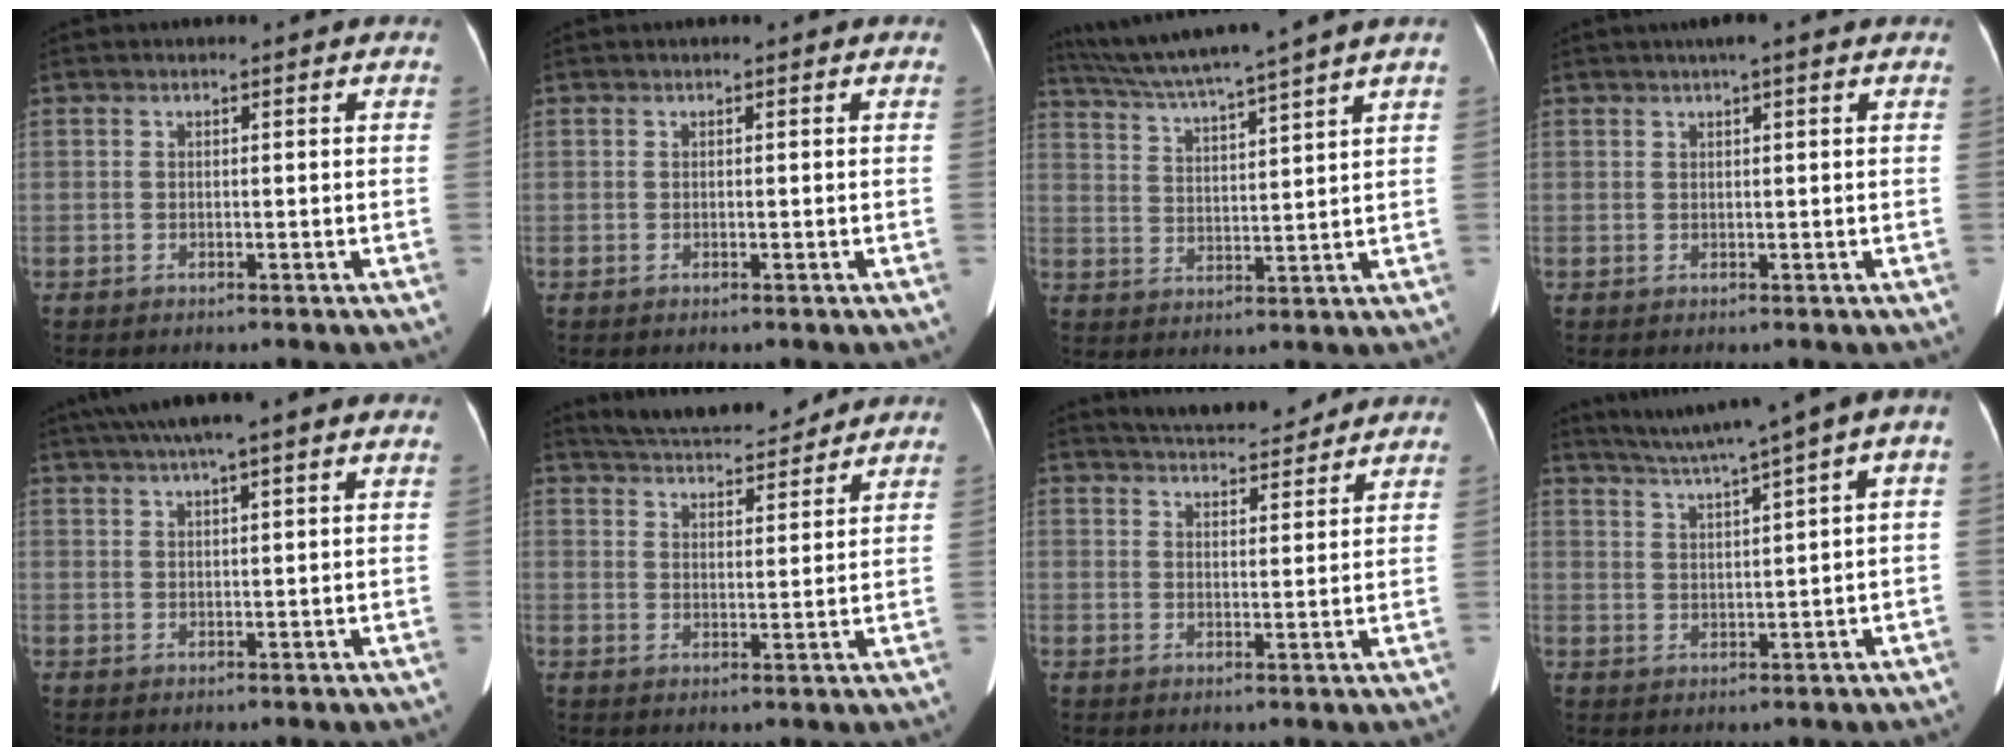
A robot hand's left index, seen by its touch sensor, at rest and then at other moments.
{"total": 0.0}
{"total": 12.9, "force": [10.9, -2.4, 6.5], "torque": [-0.116, 0.002, 0.174]}
{"total": 3.0, "force": [2.0, 0.2, 2.2], "torque": [-0.034, 0.019, 0.030]}
{"total": 12.8, "force": [10.2, 1.6, 7.5], "torque": [-0.128, 0.045, 0.141]}
{"total": 11.5, "force": [10.5, 2.0, 4.1], "torque": [-0.068, 0.012, 0.160]}
{"total": 9.5, "force": [8.8, 1.7, 3.2], "torque": [-0.047, 0.006, 0.123]}
{"total": 11.1, "force": [6.0, 0.4, 9.4], "torque": [-0.150, 0.037, 0.087]}